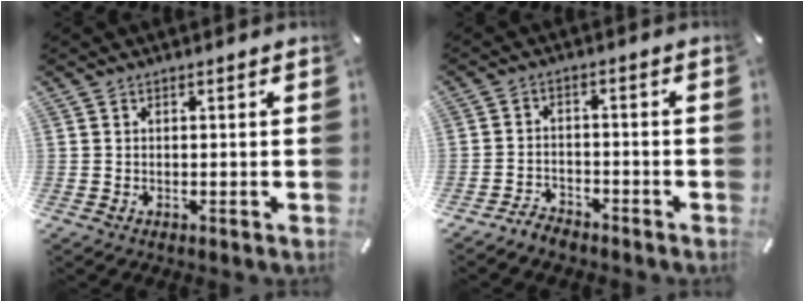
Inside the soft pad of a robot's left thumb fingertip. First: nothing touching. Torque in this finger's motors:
{"motor_torque": [-0.16, -0.03, 0.24, 0.35, 0.00]}